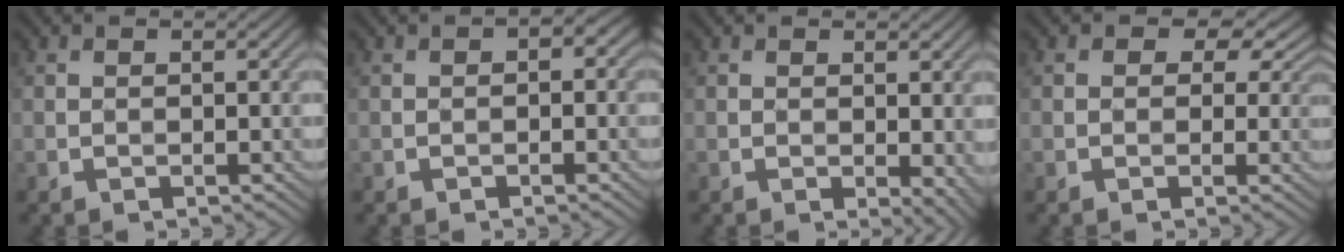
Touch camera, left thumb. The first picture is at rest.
{"total": 1.5, "force": [-0.3, 0.9, 1.2], "torque": [-0.017, 0.002, -0.005]}
{"total": 3.1, "force": [0.0, 1.5, 2.7], "torque": [-0.032, 0.000, 0.003]}
{"total": 5.6, "force": [2.2, 3.9, 3.3], "torque": [-0.036, 0.003, 0.021]}